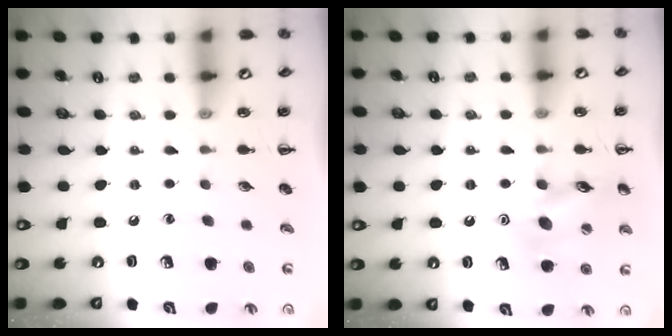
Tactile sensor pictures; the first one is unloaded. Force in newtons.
{"total": 12.6, "press": 12.5, "slide": 1.8}